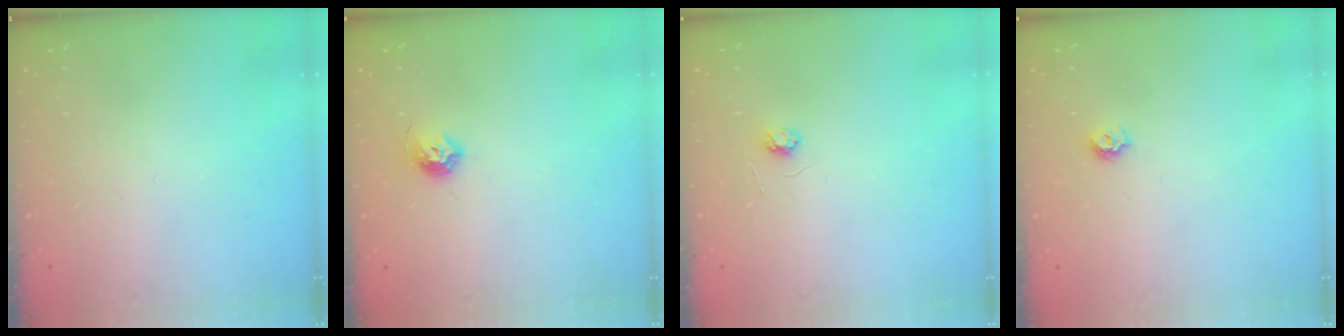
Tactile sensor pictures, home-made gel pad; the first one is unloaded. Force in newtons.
{"total": 6.9, "press": 6.8, "slide": 1.1}
{"total": 3.1, "press": 3.1, "slide": 0.4}
{"total": 5.7, "press": 5.7, "slide": 0.6}